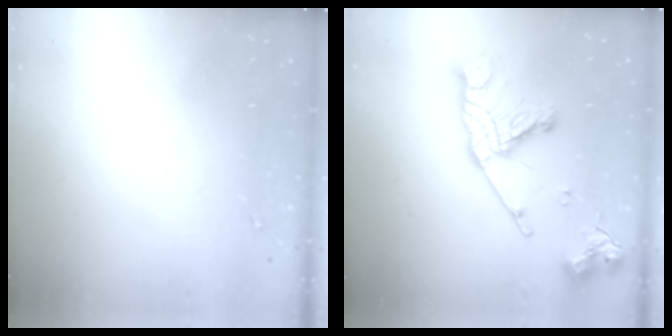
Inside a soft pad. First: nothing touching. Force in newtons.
{"total": 20.7, "press": 20.6, "slide": 1.9}